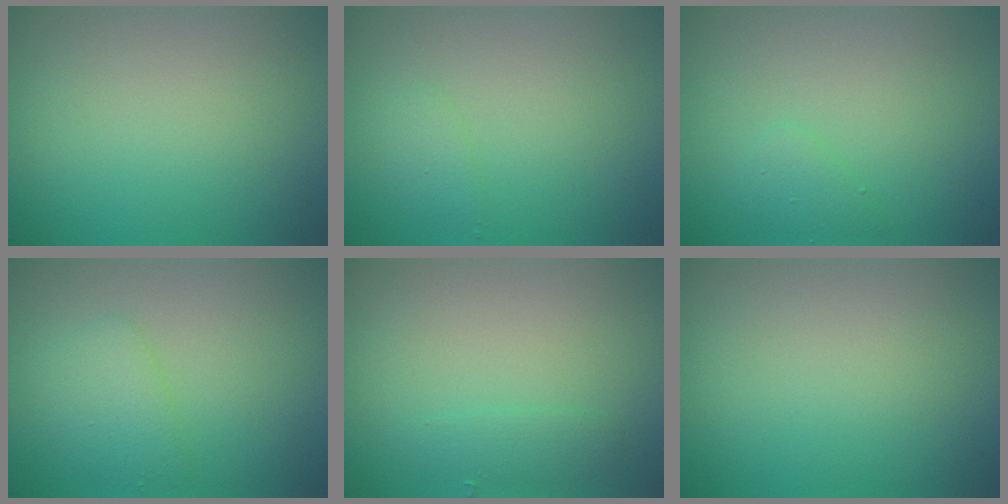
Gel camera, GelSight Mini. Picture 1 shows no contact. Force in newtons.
{"total": 1.0, "press": 0.9, "slide": 0.1}
{"total": 1.0, "press": 1.0, "slide": 0.1}
{"total": 2.2, "press": 2.2, "slide": 0.2}
{"total": 1.3, "press": 1.3, "slide": 0.1}
{"total": 0.0}